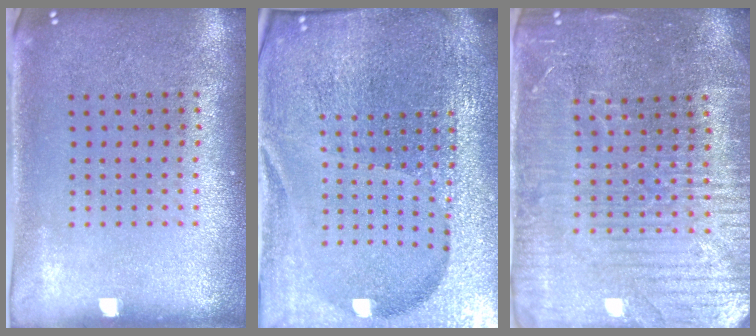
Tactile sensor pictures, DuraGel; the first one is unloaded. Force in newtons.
{"total": 6.3, "press": 5.6, "slide": 3.1}
{"total": 4.4, "press": 4.2, "slide": 1.5}